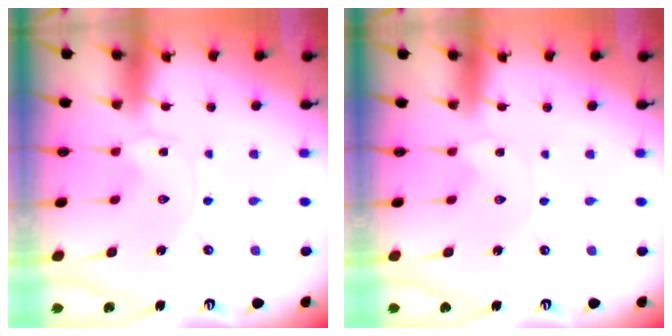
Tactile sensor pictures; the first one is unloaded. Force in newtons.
{"total": 0.0}